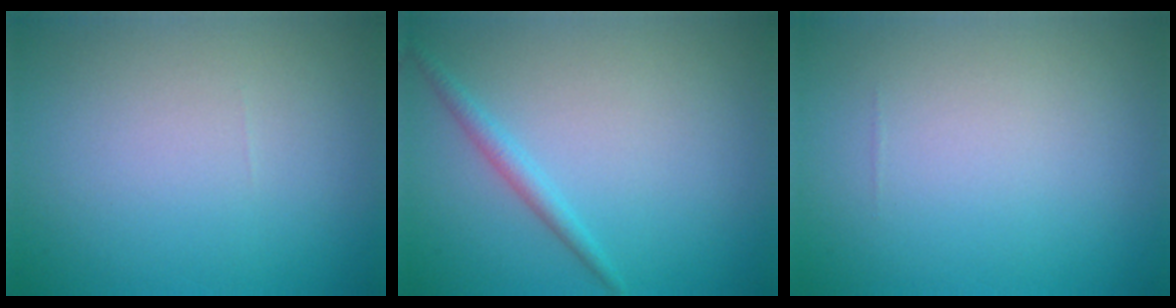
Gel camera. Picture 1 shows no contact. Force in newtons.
{"total": 1.5, "press": 1.5, "slide": 0.1}
{"total": 0.0}